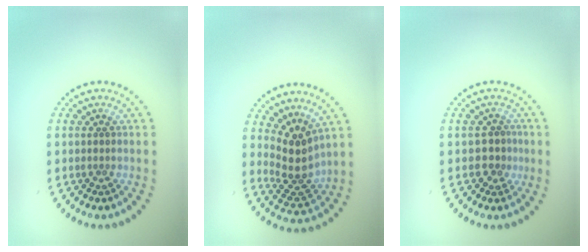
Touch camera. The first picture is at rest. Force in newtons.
{"total": 3.6, "press": 2.7, "slide": 2.4}
{"total": 1.9, "press": 1.6, "slide": 0.9}